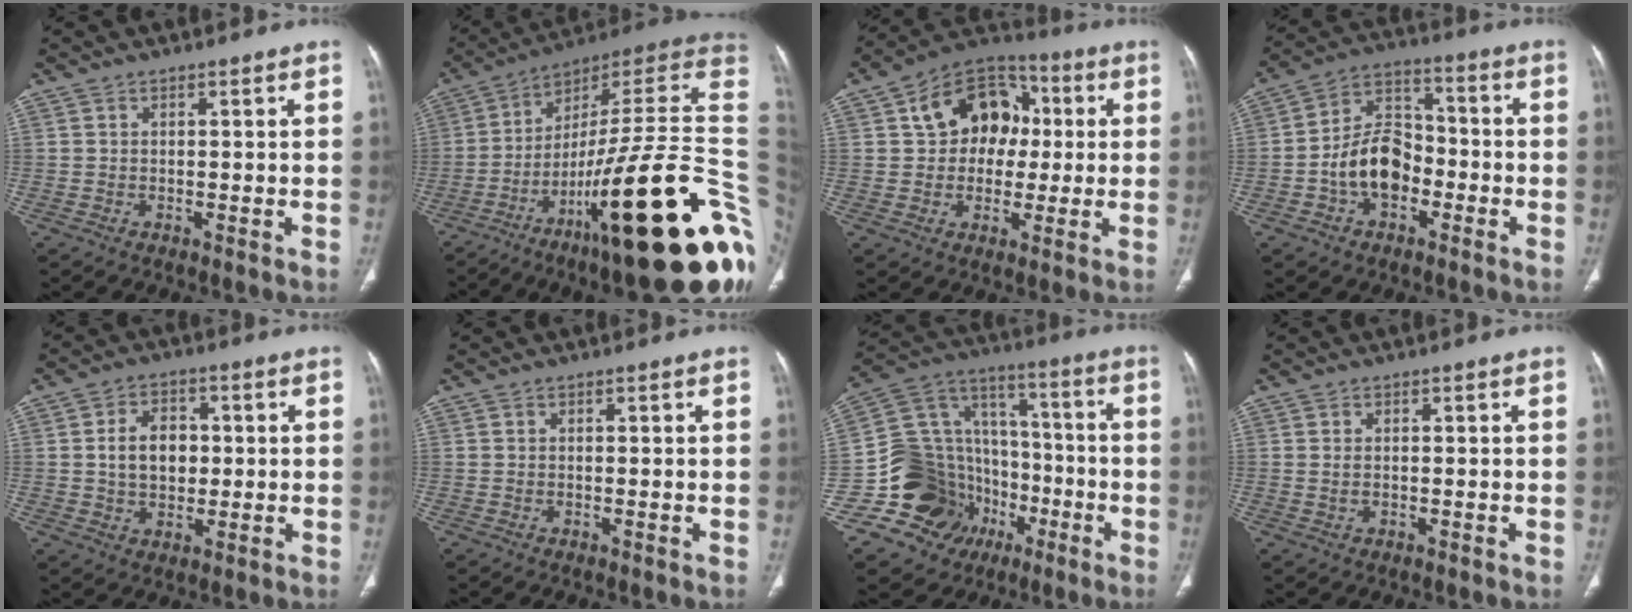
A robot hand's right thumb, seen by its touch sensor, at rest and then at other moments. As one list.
[{"total": 36.5, "force": [-10.4, 8.0, 34.1], "torque": [-0.400, 0.073, -0.164]}, {"total": 14.8, "force": [2.3, 11.1, 9.4], "torque": [-0.100, 0.026, 0.028]}, {"total": 11.5, "force": [-3.3, 7.9, 7.7], "torque": [-0.115, 0.044, -0.066]}, {"total": 7.9, "force": [0.5, 5.7, 5.4], "torque": [-0.066, 0.009, 0.009]}, {"total": 0.0}, {"total": 22.0, "force": [-8.2, 18.6, 8.5], "torque": [-0.118, 0.113, -0.126]}, {"total": 1.0, "force": [0.0, 0.6, 0.8], "torque": [-0.022, 0.000, 0.002]}]